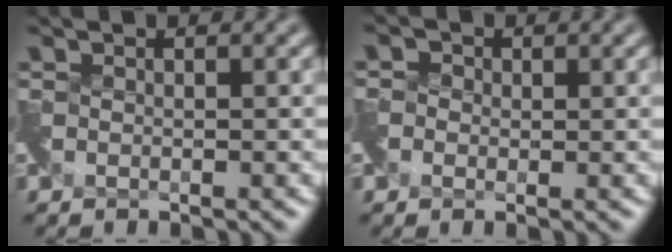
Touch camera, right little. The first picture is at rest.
{"total": 1.3, "force": [-0.4, 0.8, -0.9], "torque": [0.021, 0.000, -0.005]}